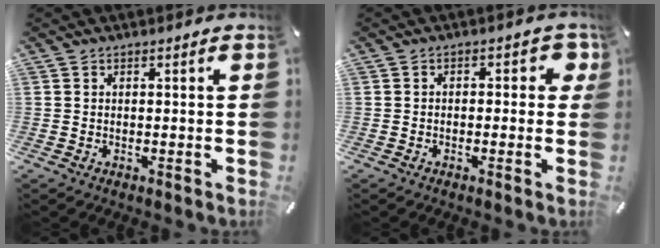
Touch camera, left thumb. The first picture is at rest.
{"total": 3.4, "force": [-0.3, 2.1, 2.7], "torque": [-0.037, 0.006, -0.011]}